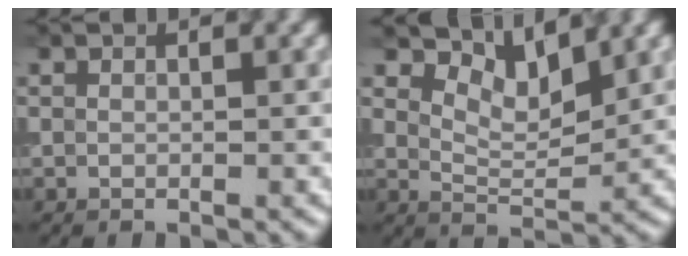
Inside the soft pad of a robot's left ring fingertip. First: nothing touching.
{"total": 4.0, "force": [3.1, 1.3, 2.2], "torque": [-0.045, -0.002, 0.055]}